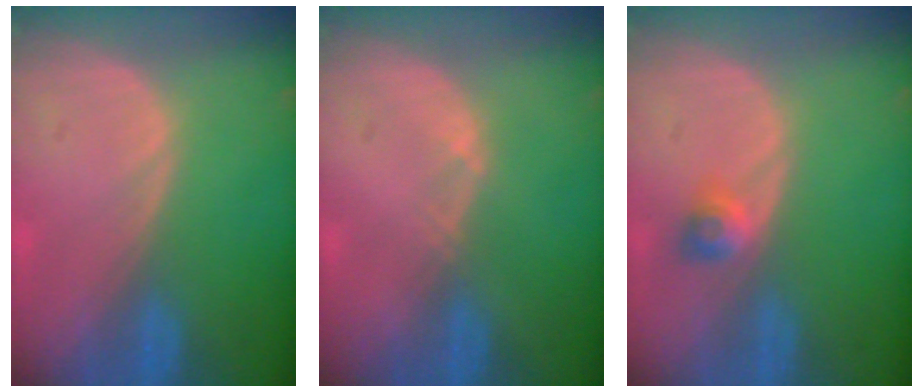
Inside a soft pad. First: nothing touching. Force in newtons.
{"total": 0.6, "press": 0.5, "slide": 0.3}
{"total": 2.5, "press": 2.2, "slide": 1.3}